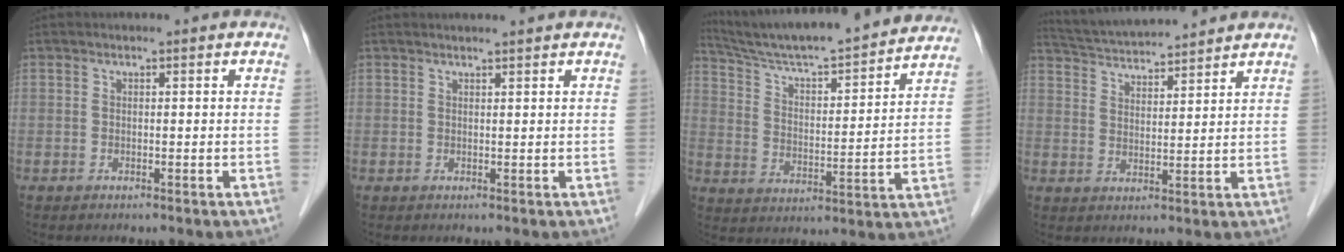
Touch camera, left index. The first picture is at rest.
{"total": 2.6, "force": [2.5, -0.1, 0.9], "torque": [-0.012, 0.012, 0.034]}
{"total": 22.5, "force": [20.6, 1.1, 8.9], "torque": [-0.149, -0.005, 0.302]}
{"total": 11.2, "force": [10.6, 0.3, 3.6], "torque": [-0.073, 0.023, 0.176]}